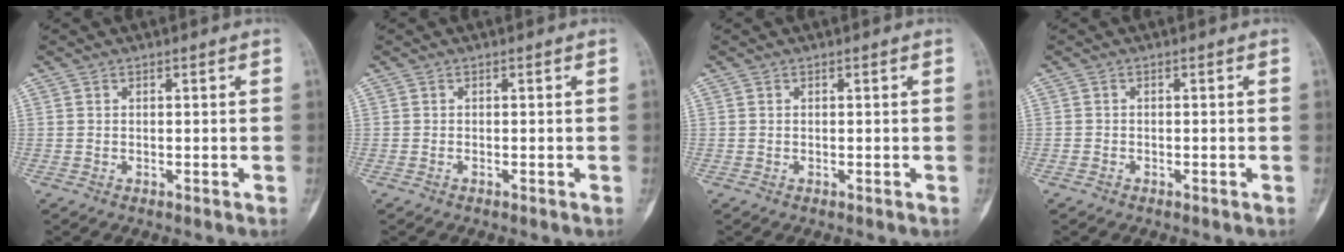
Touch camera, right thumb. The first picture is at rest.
{"total": 0.0}
{"total": 0.0}
{"total": 0.7, "force": [-0.5, 0.5, 0.0], "torque": [0.000, 0.003, -0.014]}